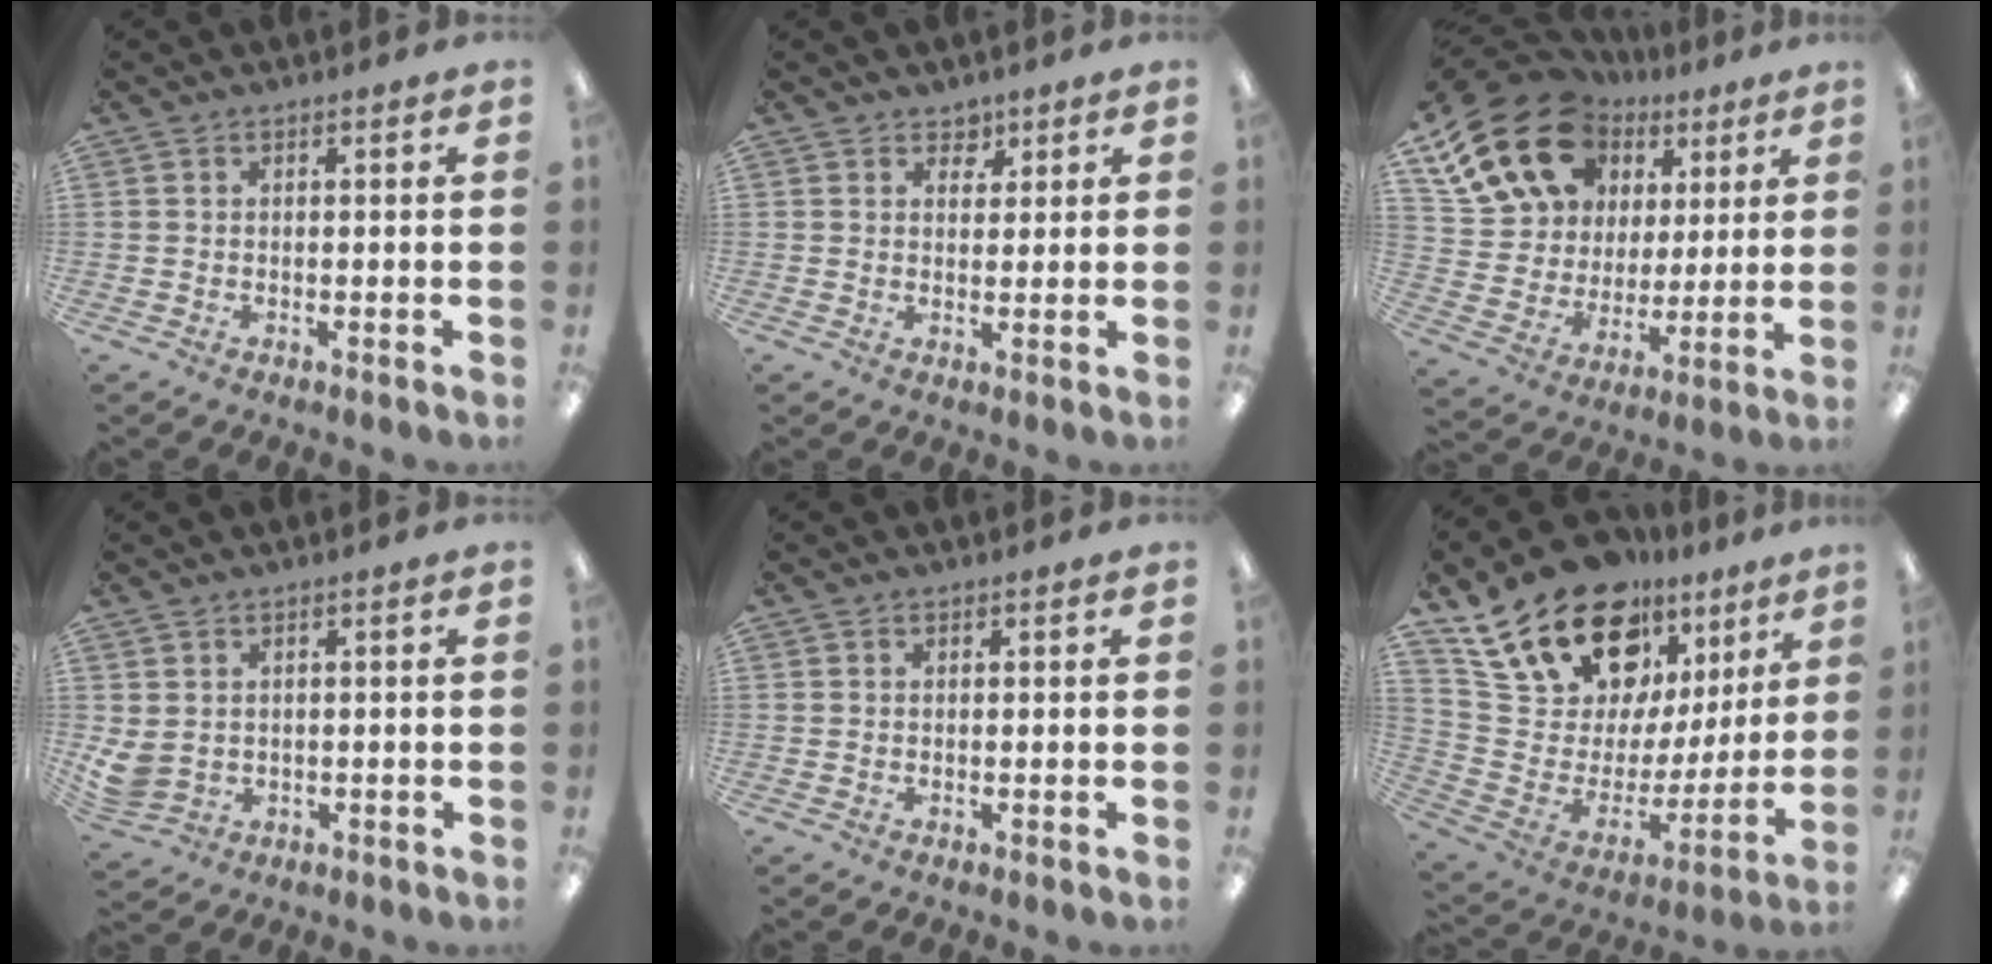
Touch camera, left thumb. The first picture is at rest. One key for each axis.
{"total": 3.0, "fx": 2.2, "fy": 2.0, "fz": 0.5, "tx": 0.006, "ty": -0.015, "tz": 0.037}
{"total": 20.8, "fx": 11.2, "fy": 14.9, "fz": 9.2, "tx": -0.184, "ty": -0.047, "tz": 0.221}
{"total": 4.1, "fx": 1.1, "fy": 3.3, "fz": 2.1, "tx": -0.062, "ty": -0.013, "tz": 0.021}
{"total": 0.0}
{"total": 22.8, "fx": 17.2, "fy": 10.2, "fz": 11.0, "tx": -0.207, "ty": -0.115, "tz": 0.311}